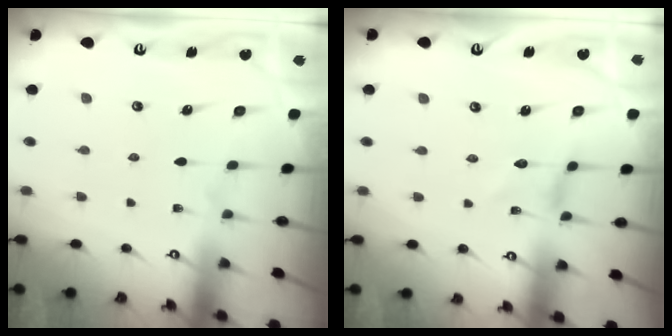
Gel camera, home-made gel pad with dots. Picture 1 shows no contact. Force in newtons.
{"total": 0.0}